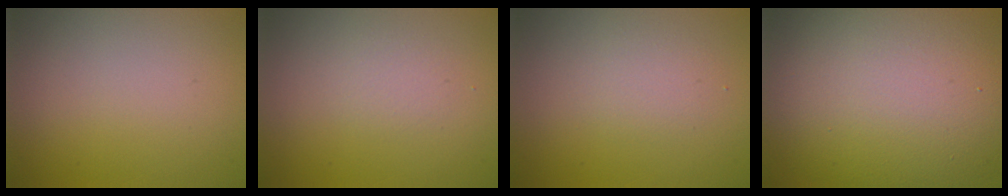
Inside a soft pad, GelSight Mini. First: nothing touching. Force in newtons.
{"total": 1.2, "press": 1.2, "slide": 0.0}
{"total": 1.6, "press": 1.6, "slide": 0.2}
{"total": 15.1, "press": 15.1, "slide": 1.0}